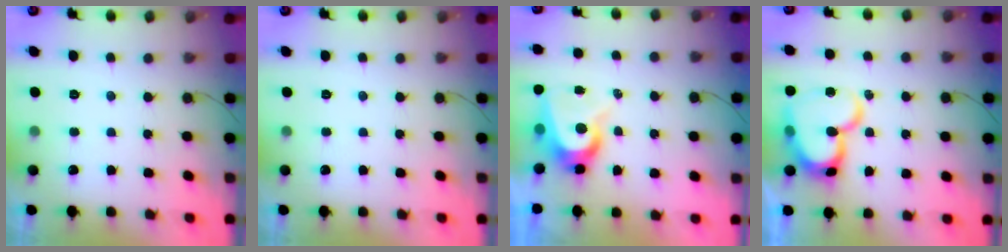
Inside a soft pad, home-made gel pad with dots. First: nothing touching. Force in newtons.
{"total": 0.0}
{"total": 7.6, "press": 7.6, "slide": 0.5}
{"total": 16.8, "press": 16.7, "slide": 1.9}